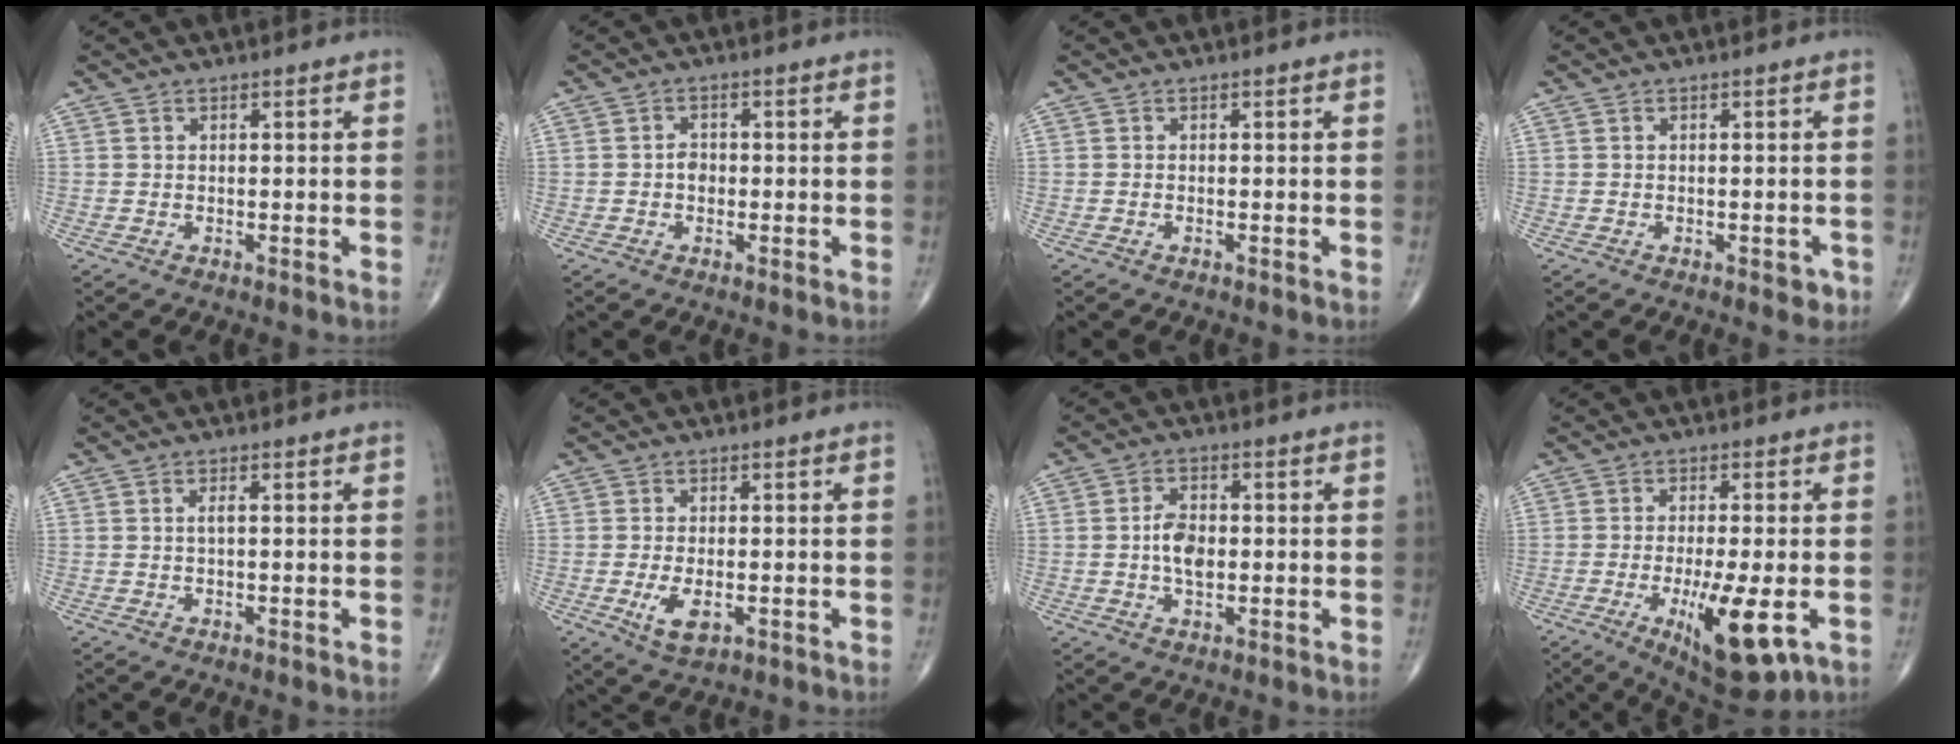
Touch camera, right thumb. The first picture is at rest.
{"total": 1.8, "force": [-0.4, 1.5, 1.1], "torque": [-0.006, 0.003, -0.010]}
{"total": 0.0}
{"total": 1.8, "force": [-0.9, 1.1, 1.2], "torque": [-0.005, 0.002, -0.011]}
{"total": 1.0, "force": [0.1, 0.2, 1.0], "torque": [-0.022, 0.000, -0.001]}
{"total": 5.7, "force": [-1.5, 2.7, 4.8], "torque": [-0.092, -0.006, -0.023]}
{"total": 5.3, "force": [-0.3, 3.1, 4.3], "torque": [-0.072, 0.002, -0.009]}
{"total": 12.8, "force": [-4.1, 3.8, 11.5], "torque": [-0.187, -0.015, -0.054]}